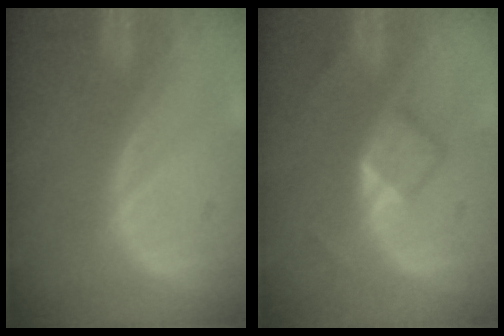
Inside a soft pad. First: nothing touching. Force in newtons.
{"total": 4.4, "press": 4.1, "slide": 1.7}